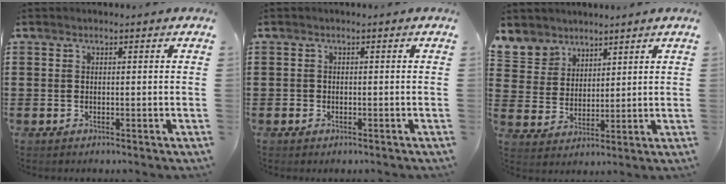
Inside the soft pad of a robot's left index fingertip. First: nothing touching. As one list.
[{"total": 0.9, "force": [-0.5, 0.7, 0.1], "torque": [-0.004, 0.002, -0.012]}, {"total": 5.7, "force": [4.4, 3.6, 0.1], "torque": [-0.034, -0.013, 0.084]}]